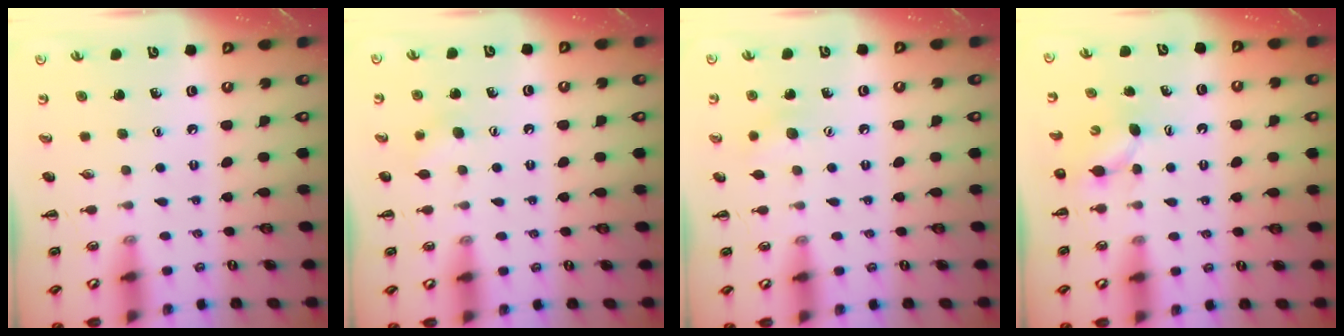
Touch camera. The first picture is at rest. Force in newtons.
{"total": 3.0, "press": 2.9, "slide": 0.8}
{"total": 7.7, "press": 7.5, "slide": 1.6}
{"total": 3.6, "press": 3.5, "slide": 0.5}